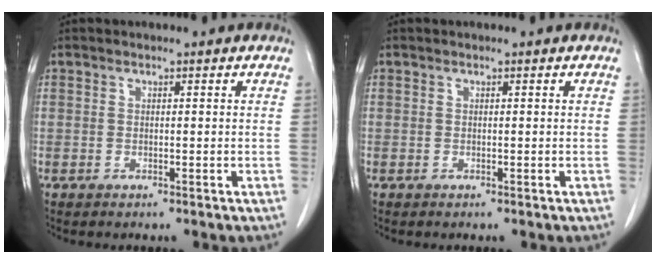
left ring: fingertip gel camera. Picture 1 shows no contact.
{"total": 0.0}